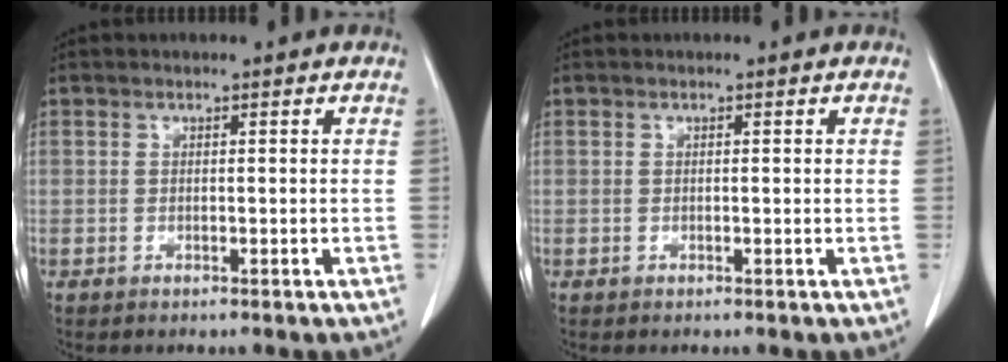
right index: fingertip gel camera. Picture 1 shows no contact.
{"total": 0.0}